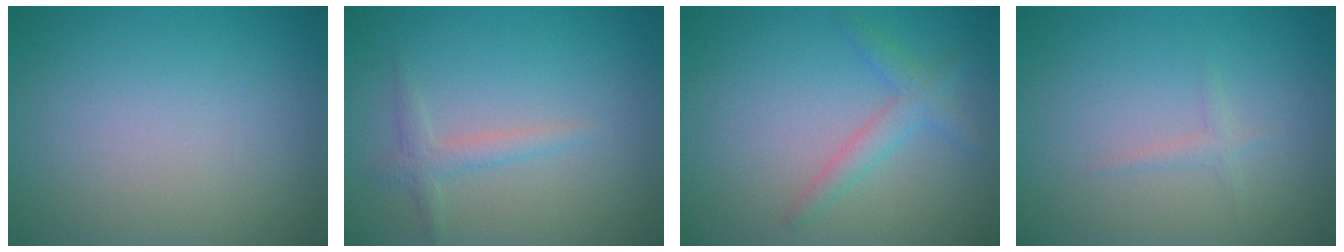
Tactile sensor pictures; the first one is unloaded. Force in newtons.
{"total": 1.6, "press": 1.6, "slide": 0.1}
{"total": 2.2, "press": 2.2, "slide": 0.0}
{"total": 0.8, "press": 0.8, "slide": 0.1}